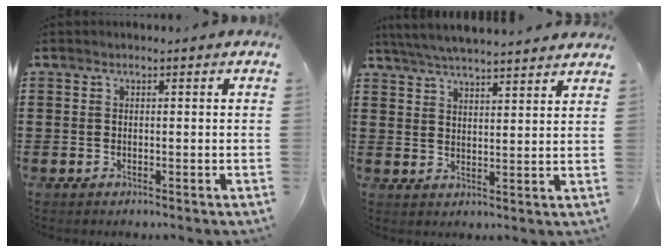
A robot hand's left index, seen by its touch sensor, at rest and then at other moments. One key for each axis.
{"total": 5.0, "fx": 4.8, "fy": -0.3, "fz": 1.3, "tx": -0.041, "ty": -0.021, "tz": 0.086}